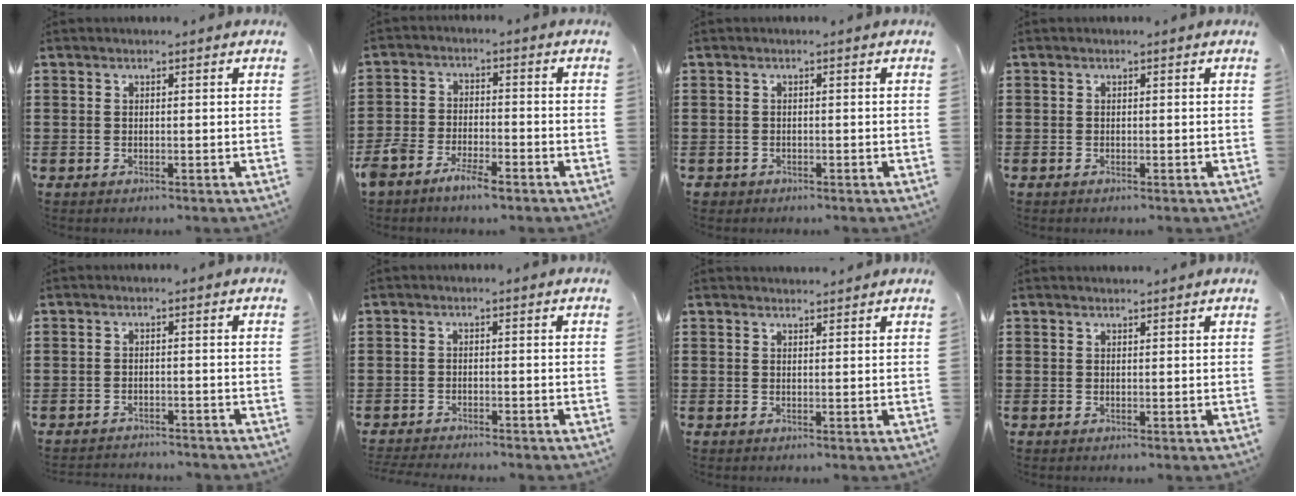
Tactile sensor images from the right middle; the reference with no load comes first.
{"total": 4.9, "force": [-4.2, 1.3, 2.0], "torque": [-0.060, -0.002, -0.089]}
{"total": 0.7, "force": [-0.6, 0.4, 0.0], "torque": [-0.002, 0.001, -0.013]}
{"total": 0.0}
{"total": 1.7, "force": [-1.7, 0.1, 0.0], "torque": [-0.006, 0.001, -0.035]}
{"total": 2.0, "force": [-2.0, 0.0, 0.1], "torque": [-0.004, -0.001, -0.042]}
{"total": 1.4, "force": [1.4, 0.0, -0.1], "torque": [-0.002, -0.001, 0.027]}
{"total": 1.2, "force": [1.2, -0.1, 0.0], "torque": [-0.002, -0.003, 0.024]}